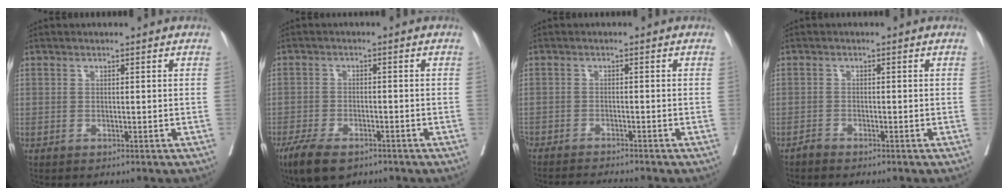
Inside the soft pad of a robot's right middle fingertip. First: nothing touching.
{"total": 8.0, "force": [-5.6, 3.1, 4.8], "torque": [-0.089, -0.013, -0.094]}
{"total": 7.0, "force": [-6.7, -0.2, 2.2], "torque": [-0.022, -0.016, -0.105]}
{"total": 0.9, "force": [-0.9, 0.1, 0.0], "torque": [-0.001, 0.001, -0.017]}